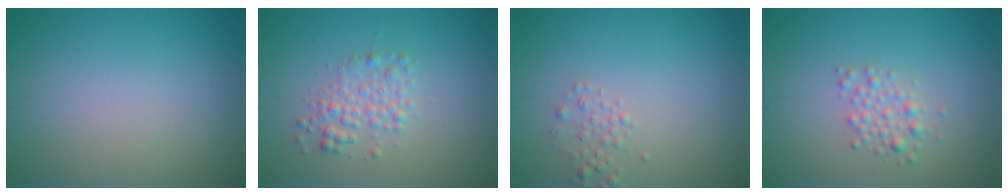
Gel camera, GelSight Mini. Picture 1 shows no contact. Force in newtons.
{"total": 2.2, "press": 2.2, "slide": 0.0}
{"total": 1.2, "press": 1.2, "slide": 0.1}
{"total": 1.7, "press": 1.7, "slide": 0.0}